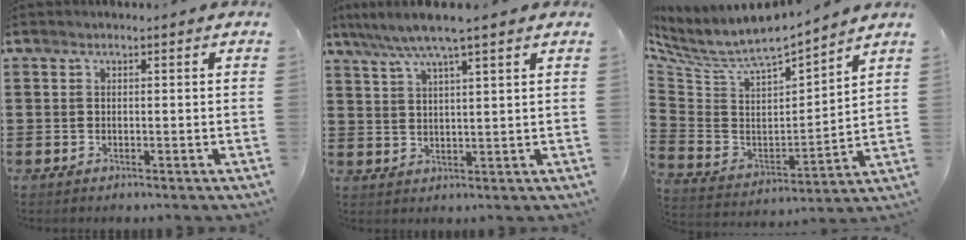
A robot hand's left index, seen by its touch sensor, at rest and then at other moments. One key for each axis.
{"total": 5.6, "fx": 4.3, "fy": -0.3, "fz": 3.5, "tx": -0.080, "ty": -0.011, "tz": 0.075}
{"total": 6.5, "fx": 5.6, "fy": 1.5, "fz": 2.9, "tx": -0.086, "ty": -0.049, "tz": 0.090}